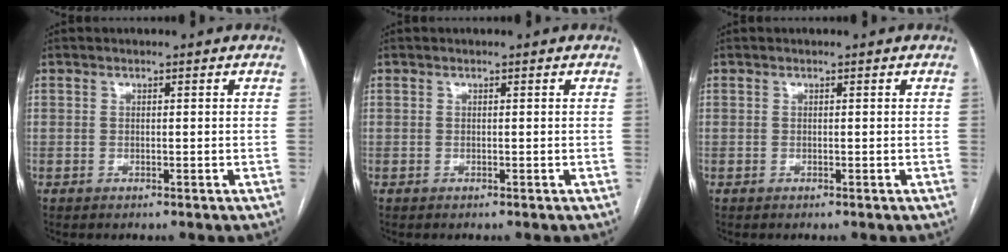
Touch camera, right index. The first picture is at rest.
{"total": 0.0}
{"total": 0.0}